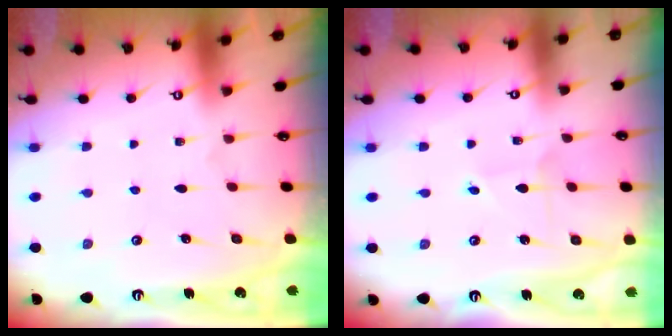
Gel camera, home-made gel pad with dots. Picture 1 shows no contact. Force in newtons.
{"total": 2.7, "press": 2.7, "slide": 0.3}